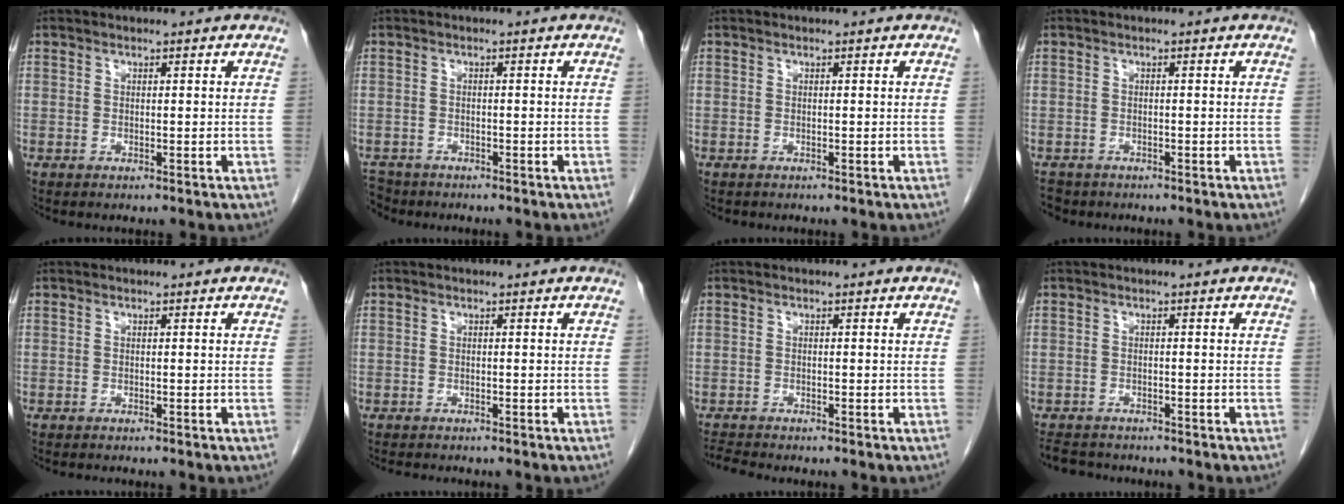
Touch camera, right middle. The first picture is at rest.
{"total": 3.4, "force": [-3.1, 1.5, -0.2], "torque": [0.000, -0.007, -0.058]}
{"total": 0.0}
{"total": 2.8, "force": [-2.3, 1.5, 0.3], "torque": [-0.010, -0.001, -0.037]}
{"total": 1.0, "force": [-0.9, 0.1, 0.3], "torque": [-0.012, -0.005, -0.012]}
{"total": 2.3, "force": [-2.1, 0.3, 0.8], "torque": [-0.017, -0.008, -0.030]}
{"total": 2.1, "force": [-2.1, -0.5, 0.1], "torque": [-0.011, -0.015, -0.039]}
{"total": 5.4, "force": [-5.0, 1.5, 1.3], "torque": [-0.023, -0.008, -0.077]}